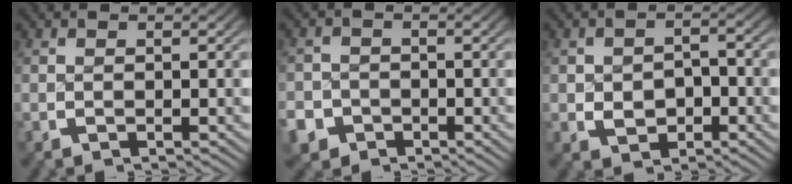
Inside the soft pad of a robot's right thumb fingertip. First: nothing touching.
{"total": 5.0, "force": [-3.0, 3.9, 0.8], "torque": [-0.025, -0.025, -0.047]}
{"total": 3.1, "force": [-0.7, 2.4, 1.9], "torque": [-0.034, -0.015, 0.000]}